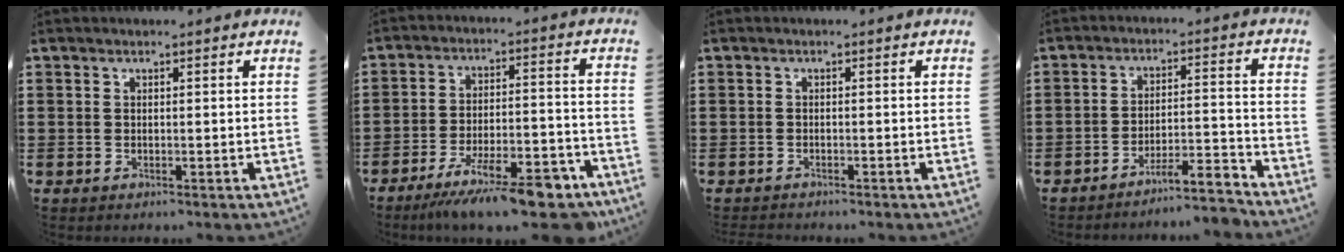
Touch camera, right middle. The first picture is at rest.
{"total": 11.9, "force": [-9.5, 2.2, 6.8], "torque": [-0.097, 0.030, -0.170]}
{"total": 0.6, "force": [-0.6, 0.1, 0.0], "torque": [-0.001, 0.000, -0.014]}
{"total": 5.5, "force": [-5.2, 0.1, 1.8], "torque": [-0.037, -0.006, -0.106]}